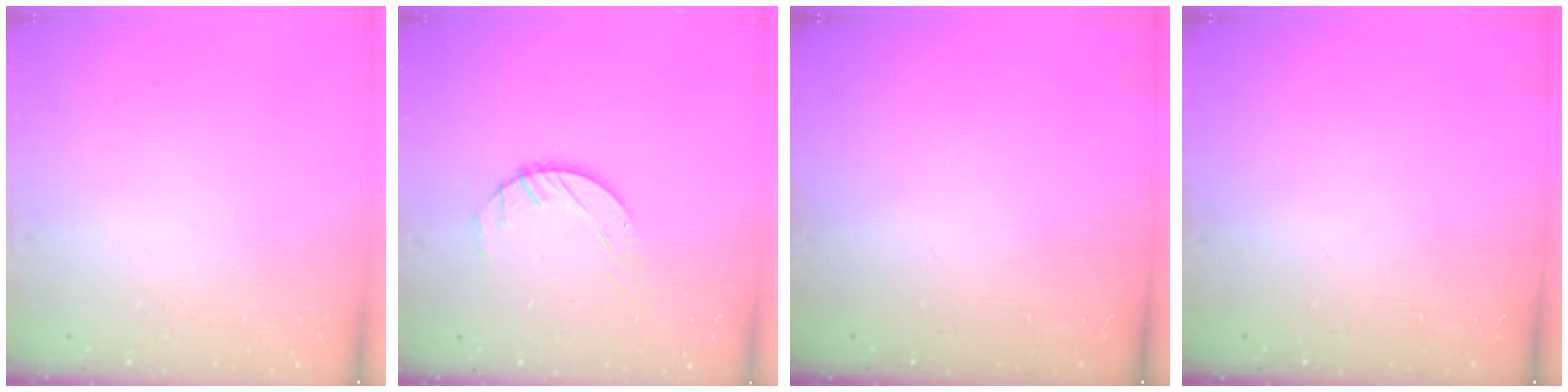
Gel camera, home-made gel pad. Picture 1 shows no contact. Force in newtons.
{"total": 2.7, "press": 2.7, "slide": 0.3}
{"total": 0.0}
{"total": 0.0}